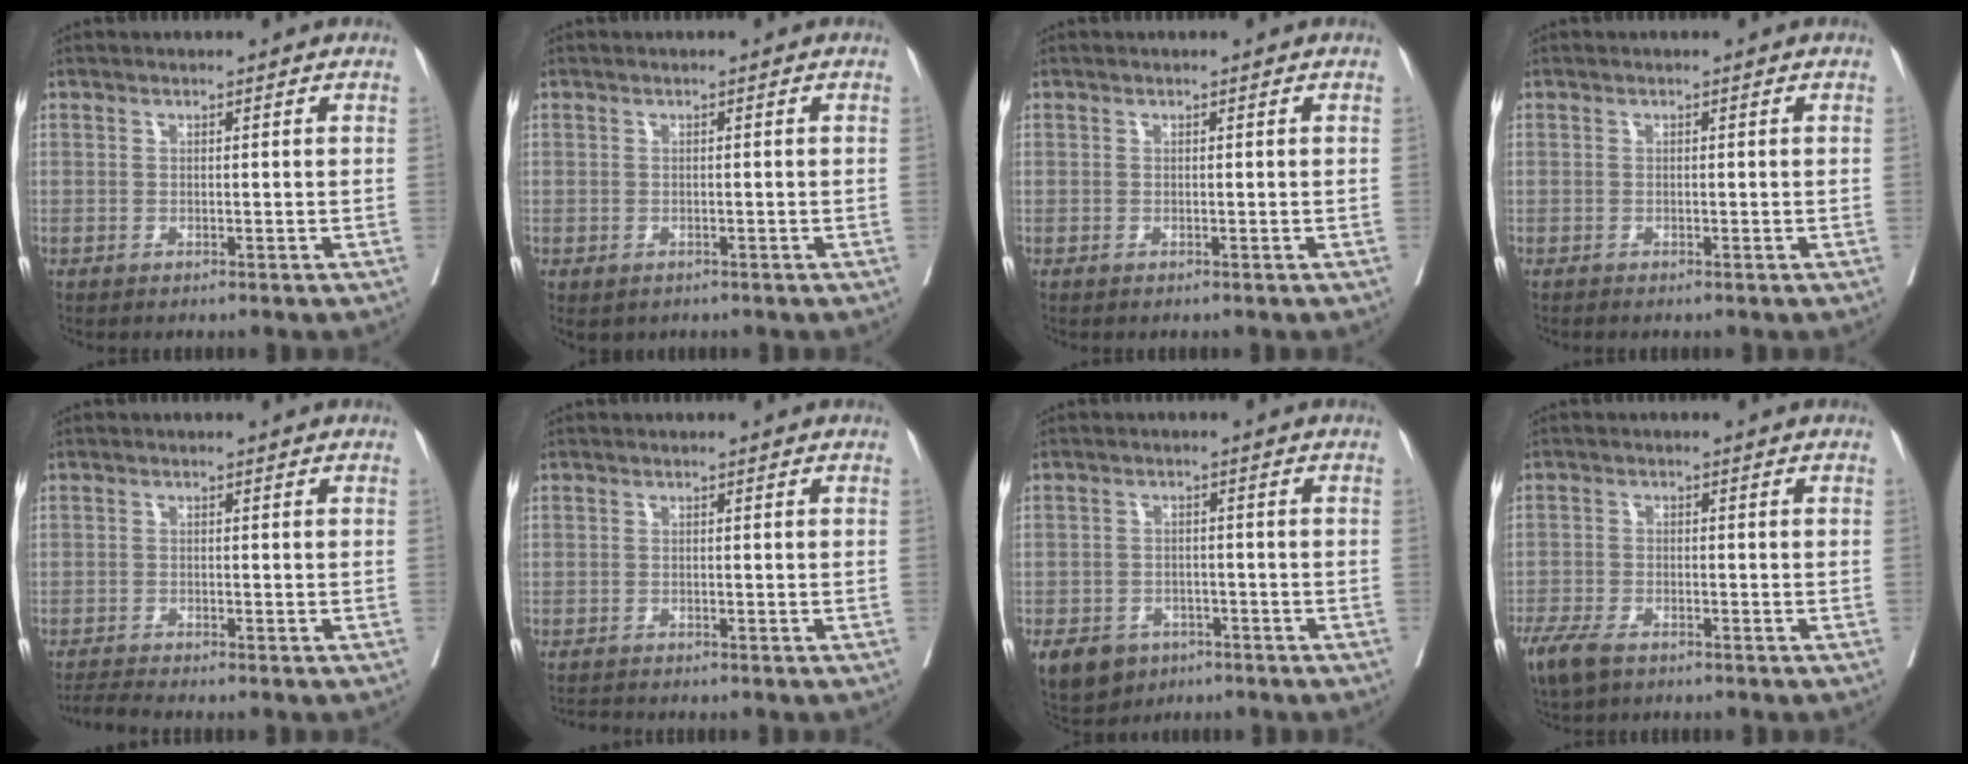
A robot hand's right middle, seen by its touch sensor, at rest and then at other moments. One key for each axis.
{"total": 1.5, "fx": -1.0, "fy": 1.1, "fz": 0.5, "tx": -0.012, "ty": -0.002, "tz": -0.008}
{"total": 0.0}
{"total": 0.0}
{"total": 2.3, "fx": -2.1, "fy": -0.9, "fz": 0.2, "tx": -0.014, "ty": -0.015, "tz": -0.042}
{"total": 1.1, "fx": -1.1, "fy": -0.1, "fz": 0.0, "tx": -0.004, "ty": -0.007, "tz": -0.018}
{"total": 9.8, "fx": -5.5, "fy": 7.2, "fz": 3.5, "tx": -0.084, "ty": -0.002, "tz": -0.081}
{"total": 6.7, "fx": -4.9, "fy": 2.6, "fz": 3.8, "tx": -0.077, "ty": -0.013, "tz": -0.085}